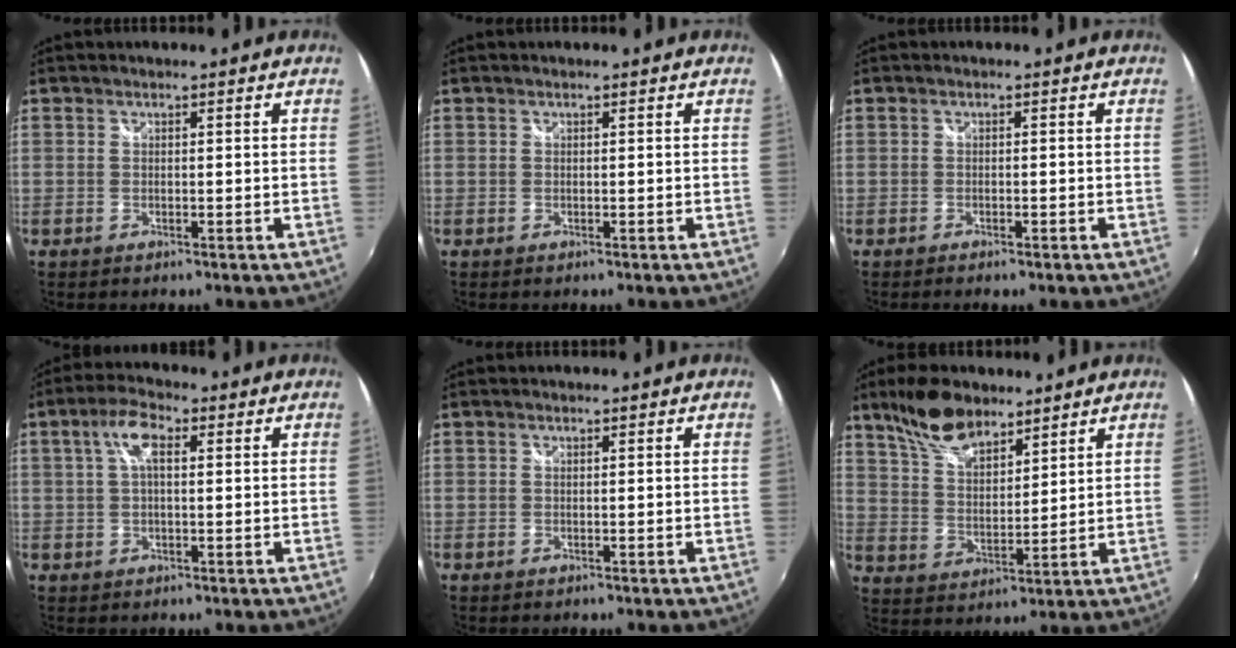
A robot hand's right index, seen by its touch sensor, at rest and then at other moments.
{"total": 0.0}
{"total": 1.2, "force": [-0.9, 0.3, 0.7], "torque": [-0.016, -0.002, -0.016]}
{"total": 5.7, "force": [1.6, 2.2, 5.0], "torque": [-0.096, 0.015, 0.027]}
{"total": 0.0}
{"total": 11.4, "force": [8.4, 4.7, 6.1], "torque": [-0.117, 0.019, 0.160]}